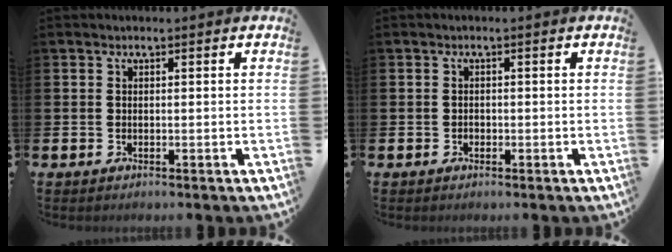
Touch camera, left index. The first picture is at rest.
{"total": 0.6, "force": [-0.2, 0.6, 0.2], "torque": [-0.010, 0.006, -0.005]}